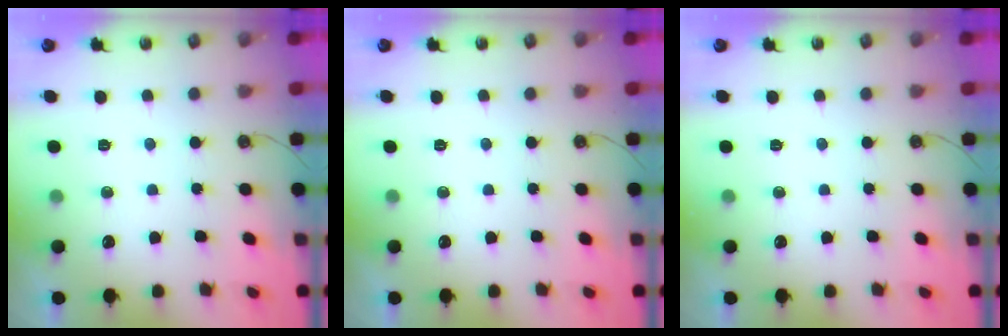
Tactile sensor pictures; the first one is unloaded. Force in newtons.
{"total": 0.0}
{"total": 0.0}